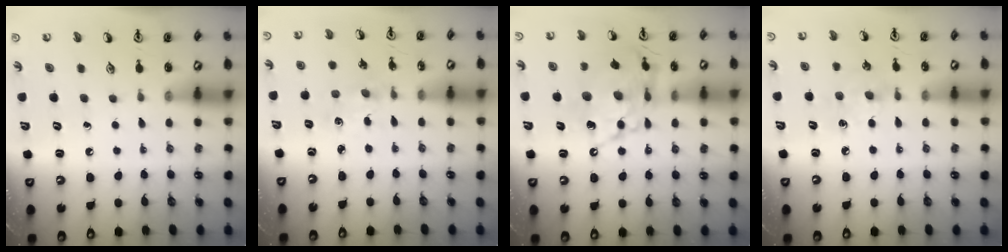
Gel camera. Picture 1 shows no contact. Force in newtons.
{"total": 0.7, "press": 0.7, "slide": 0.2}
{"total": 14.8, "press": 14.7, "slide": 1.3}
{"total": 9.0, "press": 9.0, "slide": 0.7}